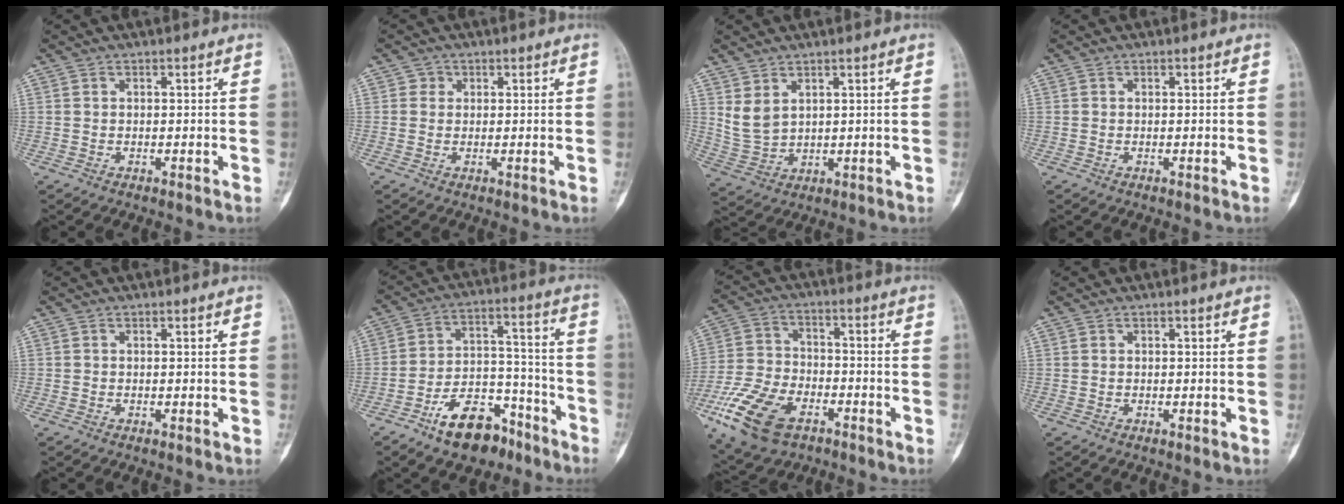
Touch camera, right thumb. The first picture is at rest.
{"total": 1.4, "force": [0.4, 1.4, 0.2], "torque": [0.011, 0.002, 0.002]}
{"total": 5.2, "force": [2.6, 3.0, 3.3], "torque": [-0.061, -0.015, 0.069]}
{"total": 0.0}
{"total": 0.0}
{"total": 14.1, "force": [-9.3, 7.4, 7.5], "torque": [-0.094, 0.085, -0.156]}
{"total": 15.9, "force": [-8.1, 8.8, 10.4], "torque": [-0.211, 0.018, -0.152]}
{"total": 0.0}